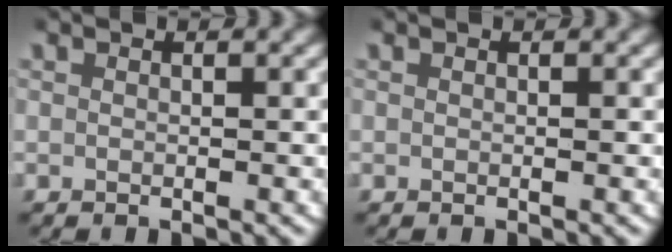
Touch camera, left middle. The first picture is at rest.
{"total": 0.0}